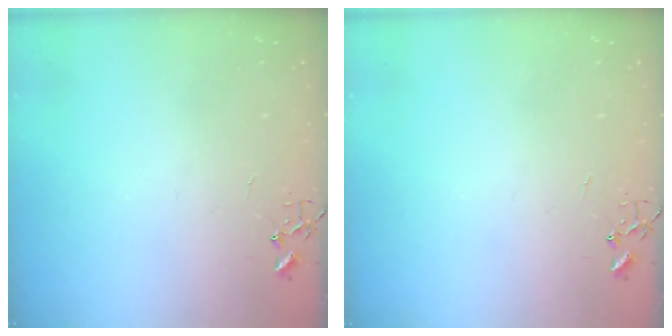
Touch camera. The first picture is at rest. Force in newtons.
{"total": 0.0}